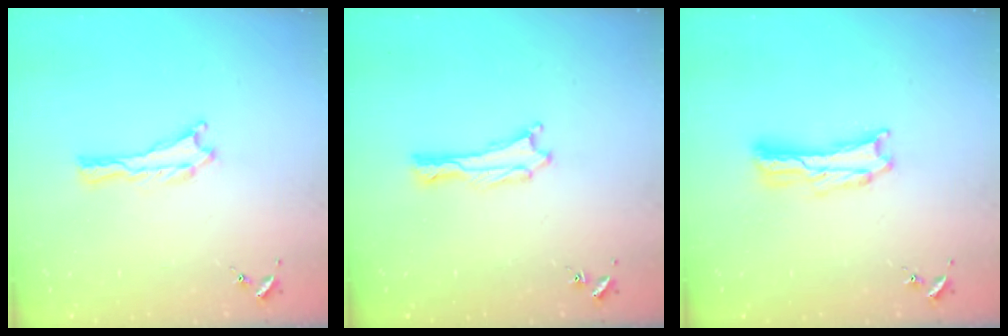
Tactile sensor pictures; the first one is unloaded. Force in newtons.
{"total": 0.6, "press": 0.6, "slide": 0.1}
{"total": 2.4, "press": 2.4, "slide": 0.3}